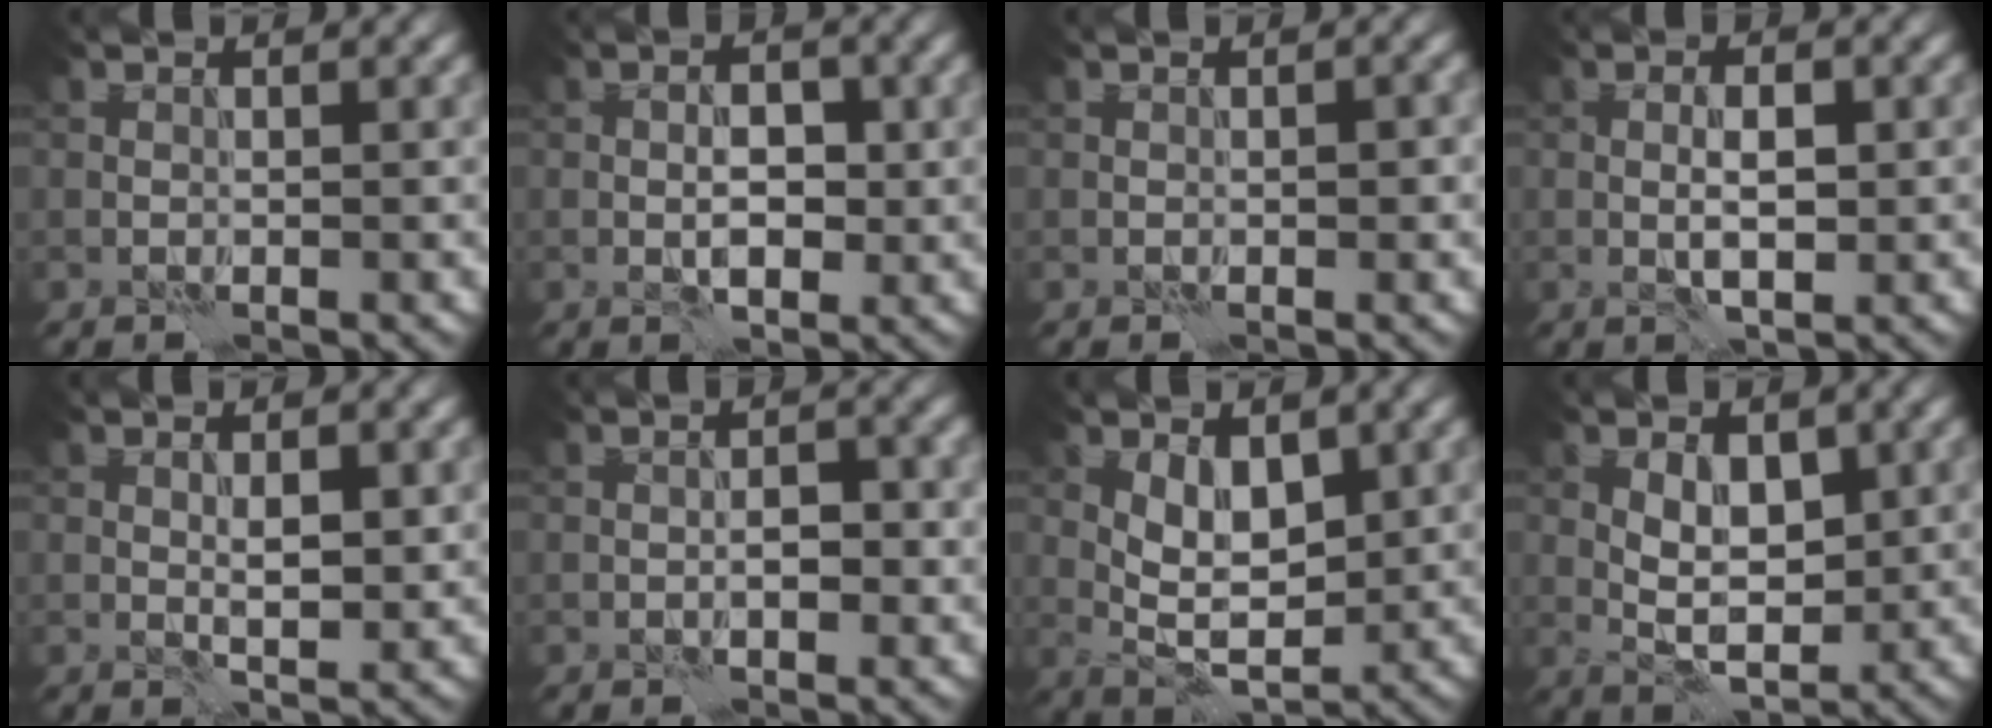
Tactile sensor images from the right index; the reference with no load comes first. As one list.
[{"total": 3.1, "force": [-0.5, 1.6, 2.6], "torque": [-0.032, 0.000, -0.011]}, {"total": 1.2, "force": [-0.1, 0.5, 1.1], "torque": [-0.015, 0.001, -0.001]}, {"total": 2.8, "force": [-0.4, 1.0, 2.6], "torque": [-0.042, 0.001, -0.007]}, {"total": 2.4, "force": [0.2, 0.8, 2.2], "torque": [-0.038, -0.004, 0.004]}, {"total": 2.8, "force": [-0.5, 1.5, 2.3], "torque": [-0.018, 0.003, -0.015]}, {"total": 3.7, "force": [0.6, 1.9, 3.1], "torque": [-0.050, -0.007, 0.013]}, {"total": 3.7, "force": [0.2, 2.0, 3.1], "torque": [-0.046, -0.004, 0.004]}]